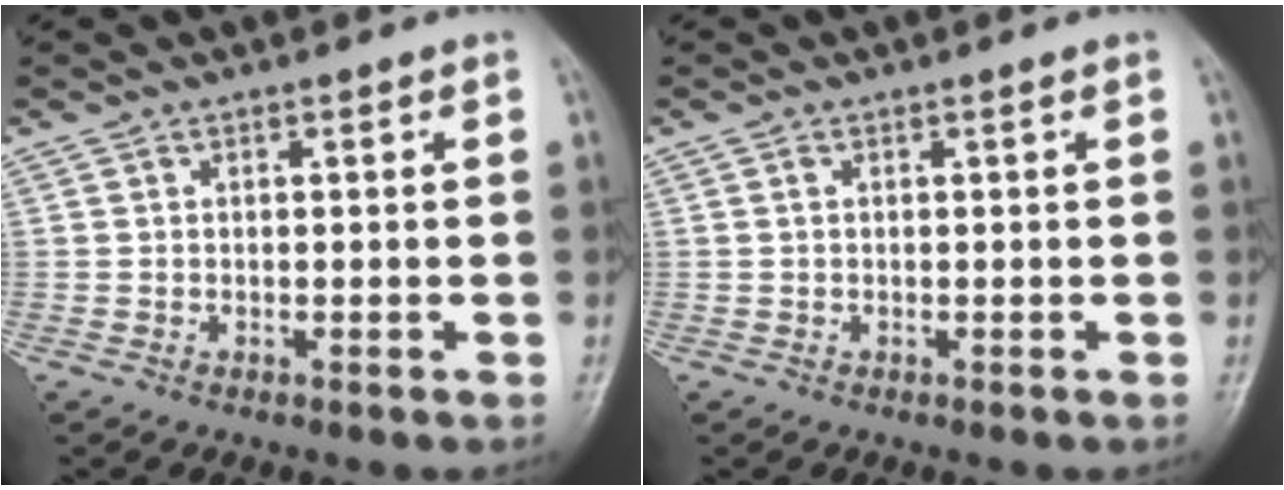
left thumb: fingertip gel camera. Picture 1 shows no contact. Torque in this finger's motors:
{"motor_torque": [-0.50, 0.33, -0.31, -0.10, 0.12]}